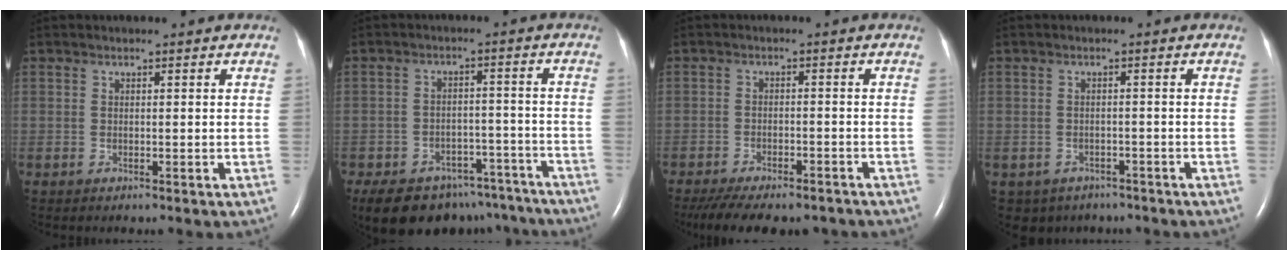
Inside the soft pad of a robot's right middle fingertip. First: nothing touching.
{"total": 17.4, "force": [-13.8, 8.6, 6.2], "torque": [-0.109, 0.006, -0.175]}
{"total": 14.1, "force": [-11.7, 4.5, 6.5], "torque": [-0.144, -0.014, -0.159]}
{"total": 5.2, "force": [-3.8, 3.5, 0.5], "torque": [-0.005, 0.011, -0.046]}